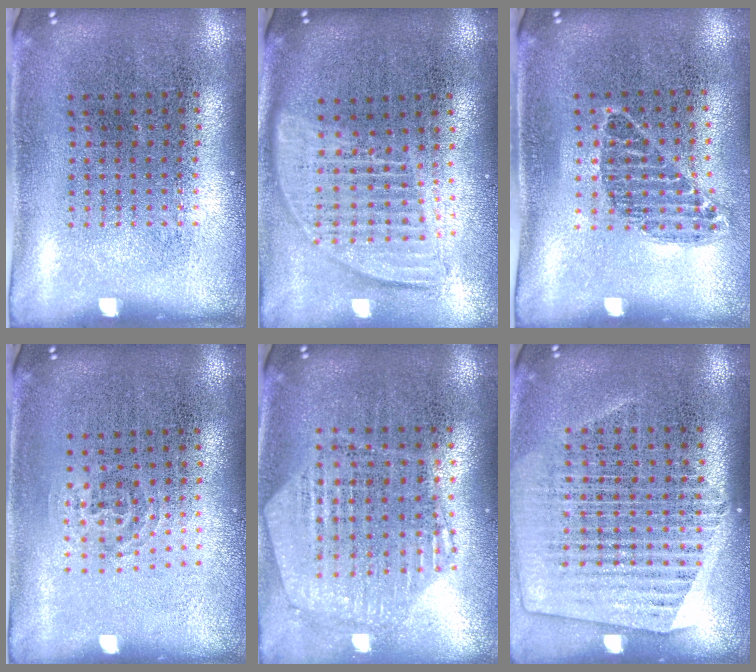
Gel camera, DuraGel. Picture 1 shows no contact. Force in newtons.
{"total": 1.8, "press": 1.6, "slide": 1.0}
{"total": 0.9, "press": 0.8, "slide": 0.5}
{"total": 0.9, "press": 0.6, "slide": 0.7}
{"total": 1.1, "press": 1.1, "slide": 0.2}
{"total": 1.3, "press": 1.2, "slide": 0.5}